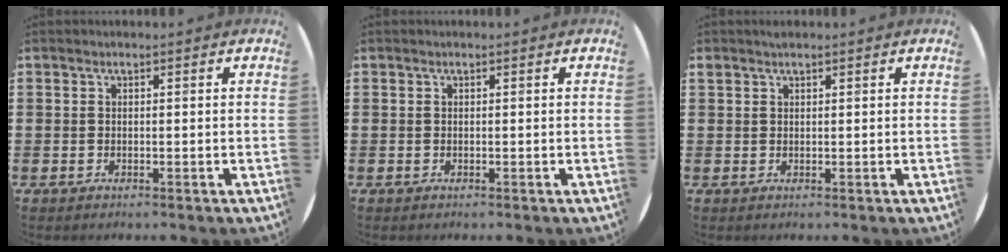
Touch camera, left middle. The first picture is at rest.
{"total": 0.0}
{"total": 0.6, "force": [0.6, 0.1, 0.0], "torque": [0.000, 0.001, 0.011]}